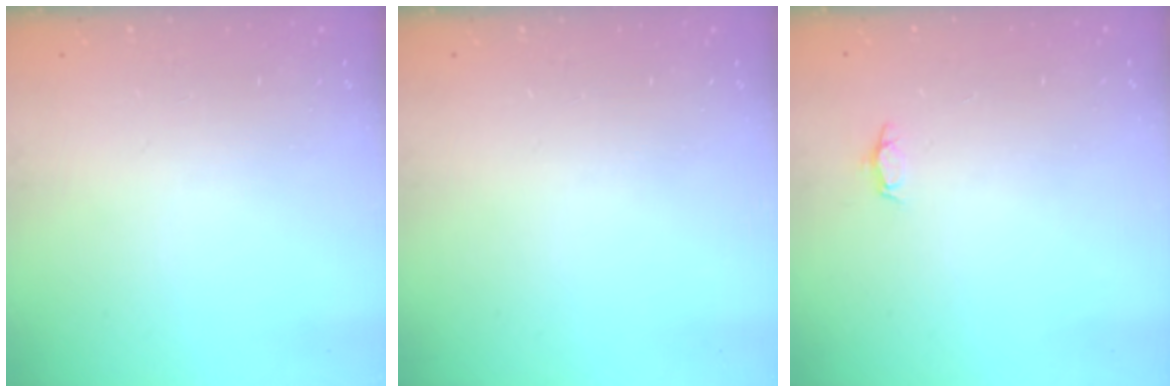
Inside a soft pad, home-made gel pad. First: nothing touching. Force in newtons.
{"total": 0.0}
{"total": 2.8, "press": 2.8, "slide": 0.3}